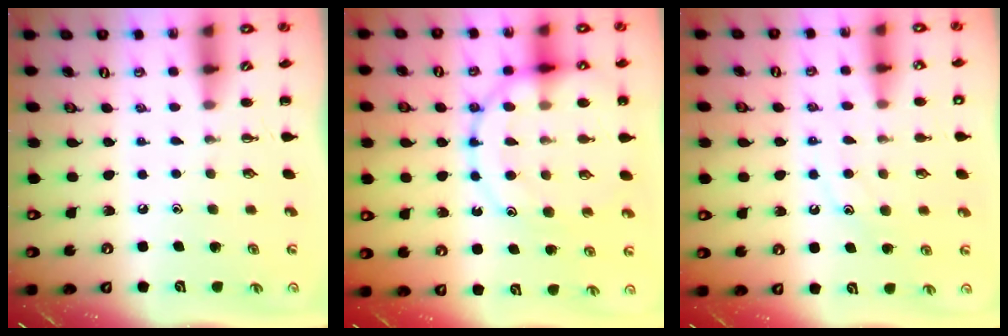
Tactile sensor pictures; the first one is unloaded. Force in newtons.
{"total": 19.1, "press": 19.0, "slide": 2.4}
{"total": 10.4, "press": 10.3, "slide": 1.4}